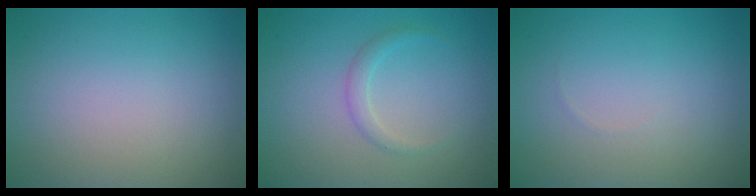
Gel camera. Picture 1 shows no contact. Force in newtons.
{"total": 1.3, "press": 1.3, "slide": 0.0}
{"total": 0.0}